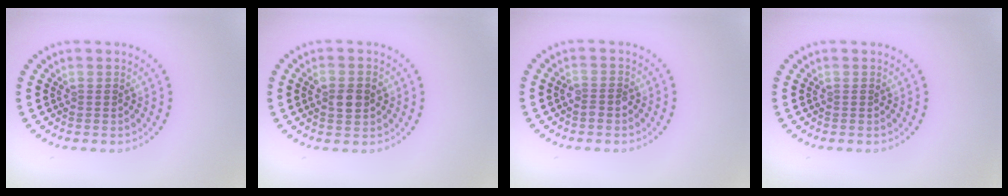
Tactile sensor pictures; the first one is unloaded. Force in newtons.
{"total": 2.6, "press": 2.5, "slide": 0.3}
{"total": 1.1, "press": 1.0, "slide": 0.4}
{"total": 0.0}